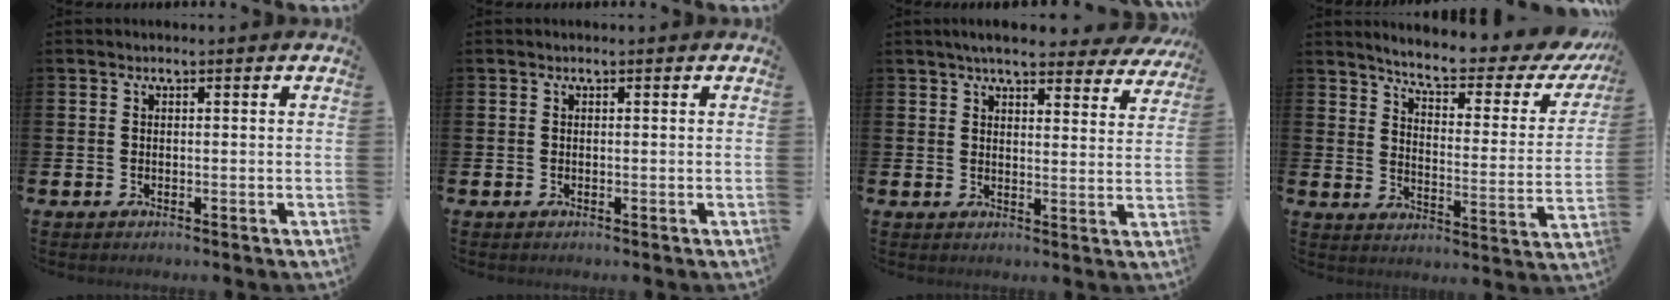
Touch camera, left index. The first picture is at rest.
{"total": 0.0}
{"total": 5.8, "force": [5.3, 1.0, 2.2], "torque": [-0.049, -0.019, 0.094]}
{"total": 6.5, "force": [5.7, 1.0, 3.0], "torque": [-0.079, -0.044, 0.088]}